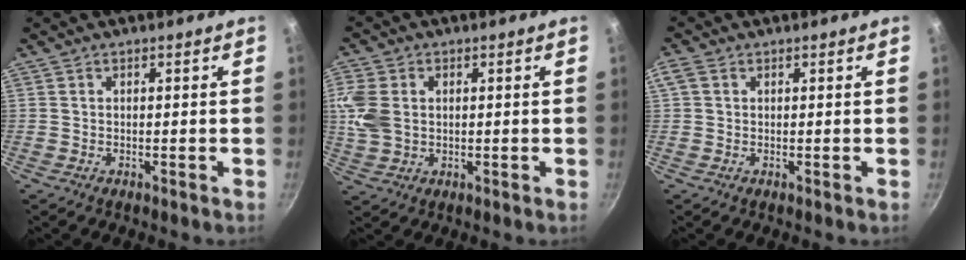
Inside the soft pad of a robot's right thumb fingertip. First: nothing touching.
{"total": 8.3, "force": [1.1, 6.1, 5.5], "torque": [-0.116, 0.001, 0.020]}
{"total": 2.0, "force": [0.6, 1.6, 1.2], "torque": [-0.022, 0.004, 0.011]}